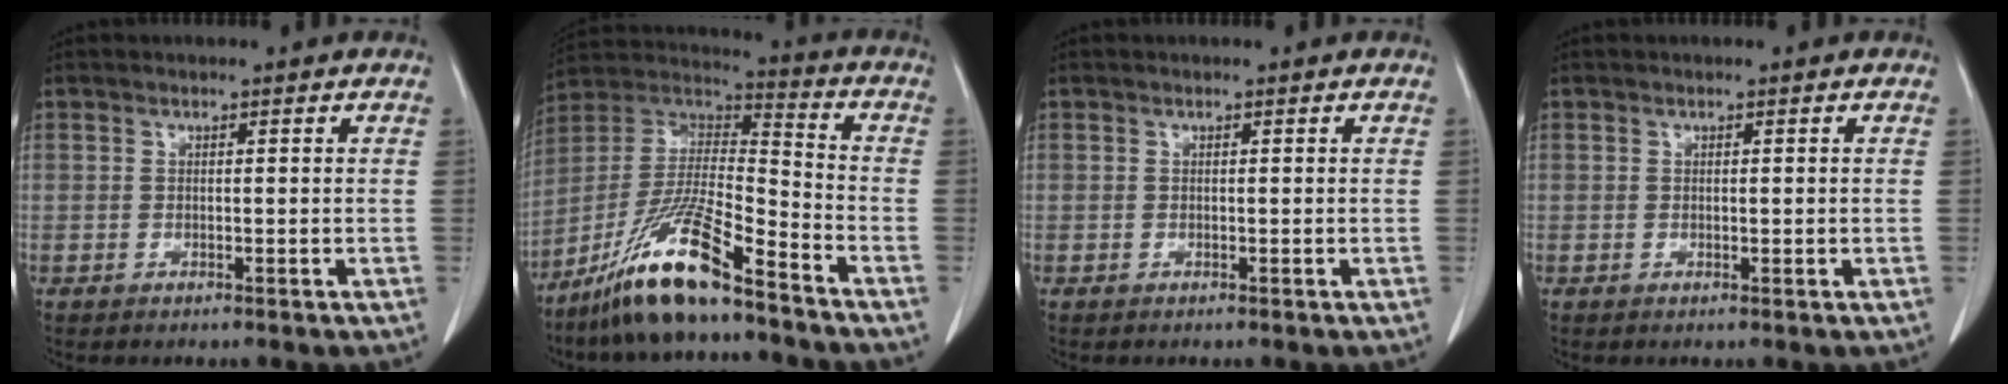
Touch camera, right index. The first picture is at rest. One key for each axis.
{"total": 16.1, "fx": -11.3, "fy": 1.5, "fz": 11.4, "tx": -0.232, "ty": -0.013, "tz": -0.210}
{"total": 0.0}
{"total": 0.6, "fx": 0.0, "fy": 0.2, "fz": 0.6, "tx": -0.011, "ty": -0.003, "tz": 0.003}